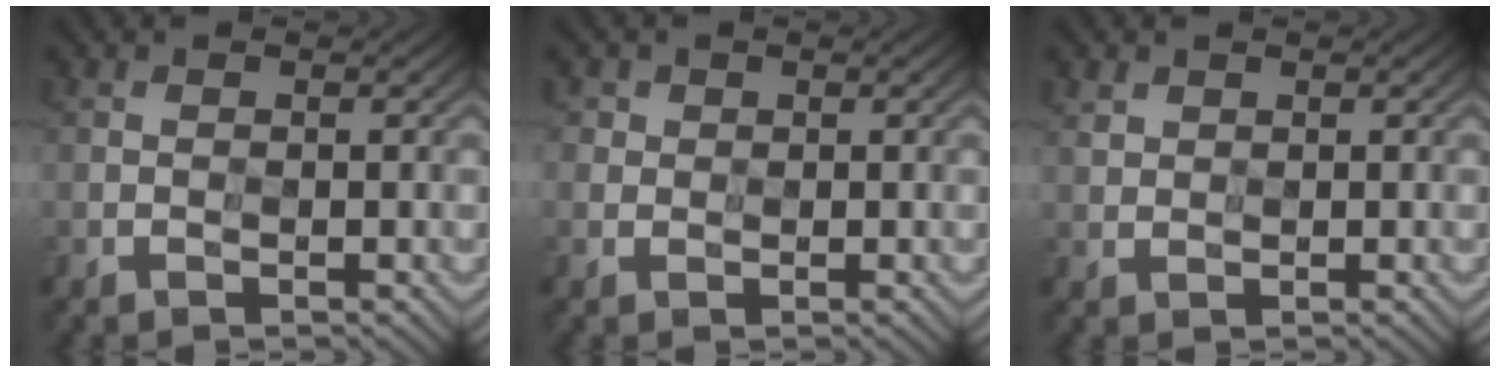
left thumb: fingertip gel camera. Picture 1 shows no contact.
{"total": 2.1, "force": [1.2, 1.8, 0.0], "torque": [-0.004, -0.001, 0.019]}
{"total": 1.9, "force": [1.6, 1.1, 0.0], "torque": [-0.008, 0.000, 0.036]}